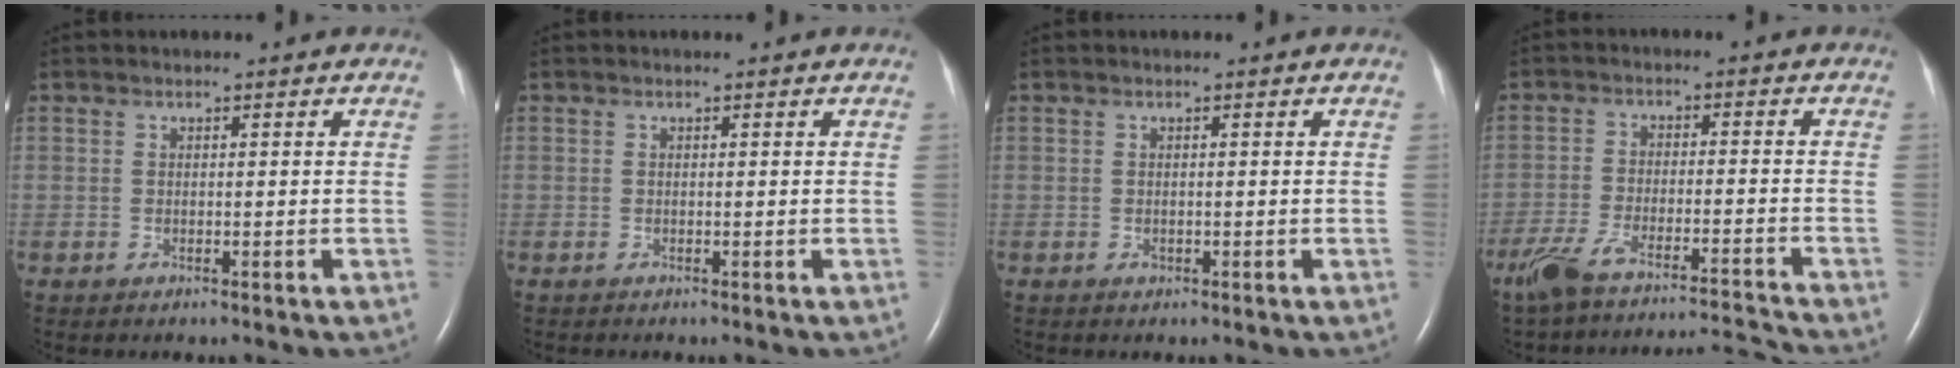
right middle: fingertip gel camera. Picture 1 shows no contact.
{"total": 0.0}
{"total": 0.6, "force": [-0.3, 0.4, 0.3], "torque": [-0.008, 0.000, -0.003]}
{"total": 10.6, "force": [-9.9, -0.7, 3.7], "torque": [-0.070, 0.007, -0.169]}